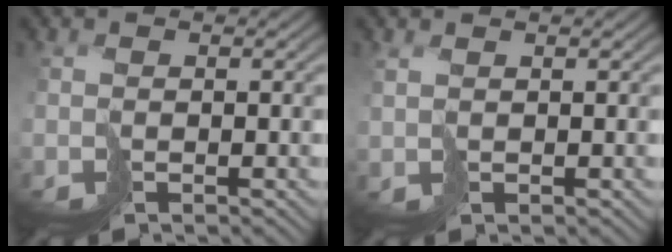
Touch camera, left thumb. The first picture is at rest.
{"total": 1.1, "force": [1.1, 0.0, -0.2], "torque": [0.002, 0.003, 0.027]}